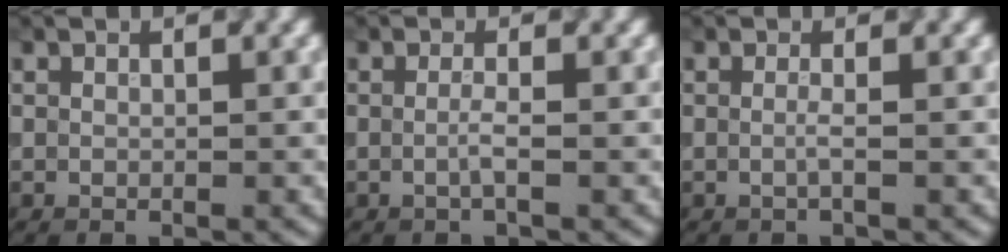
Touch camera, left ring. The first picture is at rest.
{"total": 1.2, "force": [-0.2, 0.1, 1.2], "torque": [-0.024, -0.005, -0.006]}
{"total": 0.9, "force": [-0.2, 0.1, 0.9], "torque": [-0.018, -0.007, -0.006]}